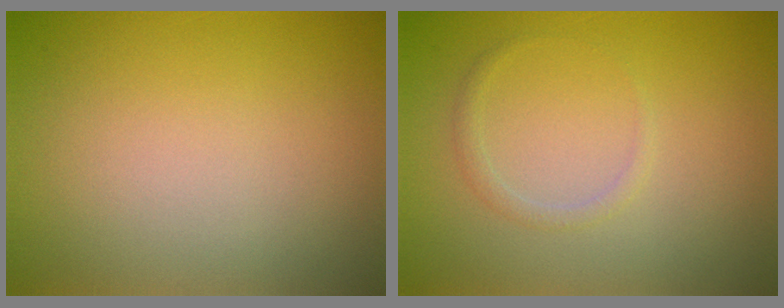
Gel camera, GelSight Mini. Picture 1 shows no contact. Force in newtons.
{"total": 0.9, "press": 0.9, "slide": 0.1}